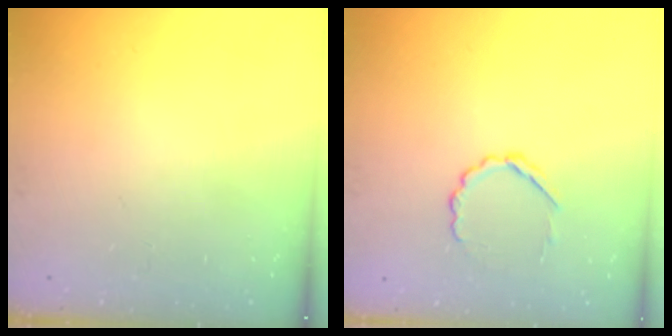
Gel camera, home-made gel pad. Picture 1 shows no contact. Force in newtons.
{"total": 4.1, "press": 3.8, "slide": 1.4}